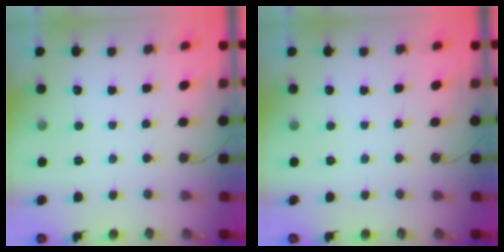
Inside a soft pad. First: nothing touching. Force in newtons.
{"total": 0.0}